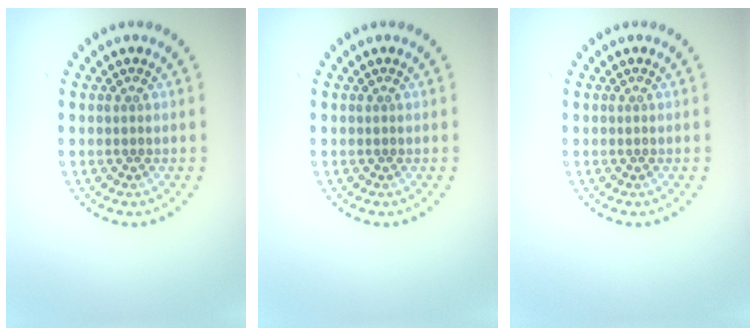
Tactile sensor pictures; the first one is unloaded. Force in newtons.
{"total": 0.0}
{"total": 0.0}